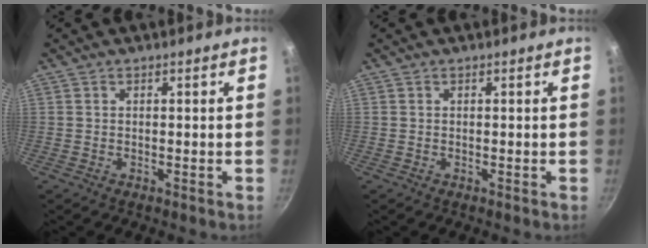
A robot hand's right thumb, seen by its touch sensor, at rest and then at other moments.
{"total": 0.0}